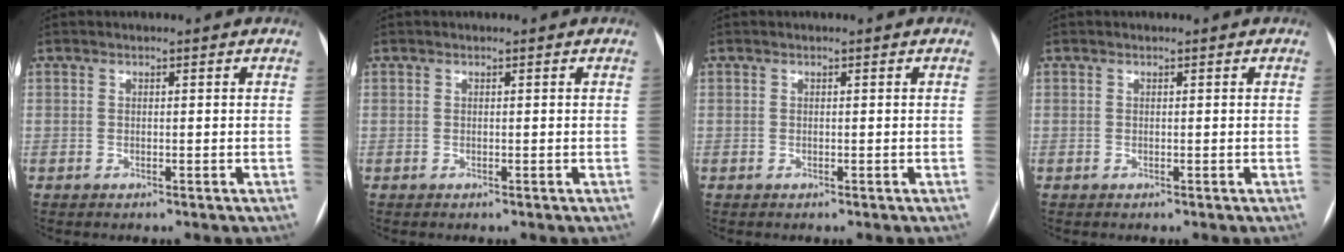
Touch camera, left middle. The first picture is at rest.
{"total": 0.0}
{"total": 0.0}
{"total": 0.0}